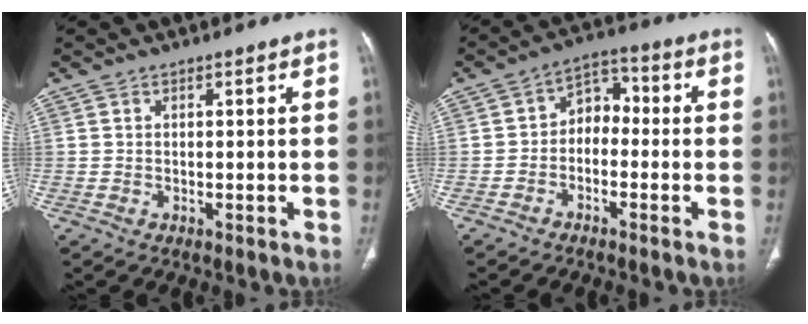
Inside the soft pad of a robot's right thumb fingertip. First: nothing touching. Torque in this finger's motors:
{"motor_torque": [-0.05, 0.16, -0.28, 0.15, 0.06]}